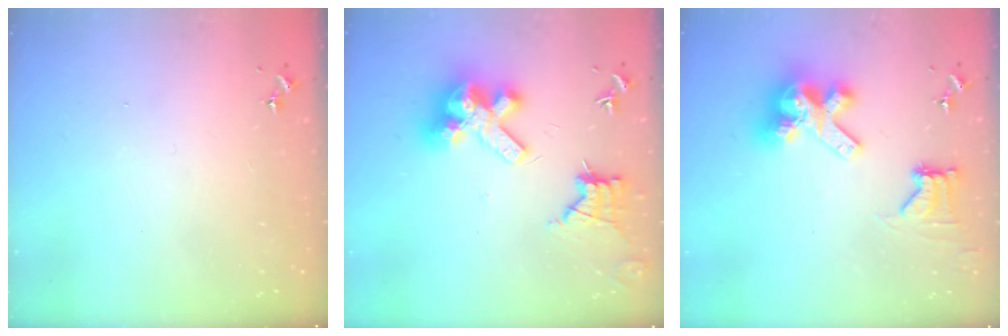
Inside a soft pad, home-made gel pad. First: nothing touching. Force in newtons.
{"total": 15.0, "press": 14.9, "slide": 1.9}
{"total": 13.8, "press": 13.7, "slide": 1.8}